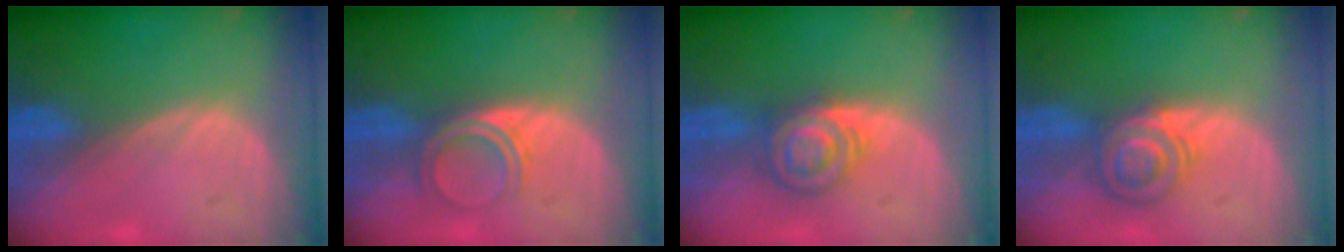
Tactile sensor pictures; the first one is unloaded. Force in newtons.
{"total": 4.8, "press": 4.0, "slide": 2.6}
{"total": 6.1, "press": 5.9, "slide": 1.8}
{"total": 5.8, "press": 5.7, "slide": 1.1}